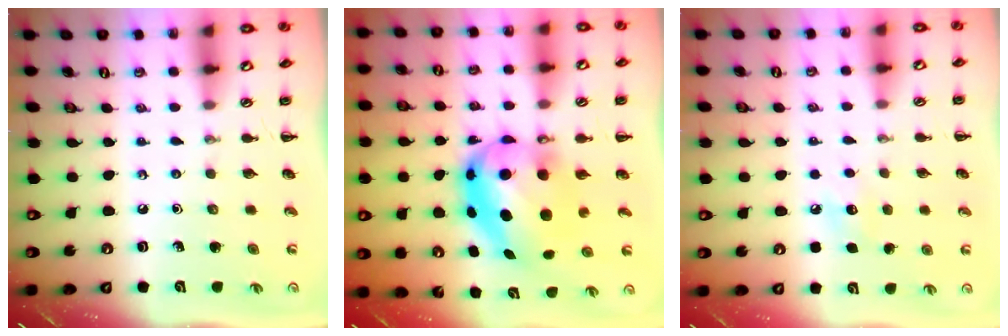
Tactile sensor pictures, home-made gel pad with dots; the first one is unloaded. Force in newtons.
{"total": 11.7, "press": 11.4, "slide": 2.6}
{"total": 6.7, "press": 6.4, "slide": 1.8}